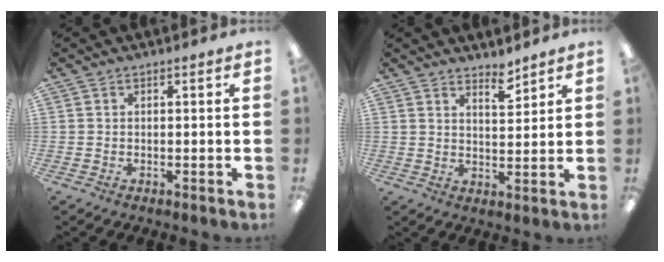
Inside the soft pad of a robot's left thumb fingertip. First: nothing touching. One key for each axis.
{"total": 4.5, "fx": 4.0, "fy": 1.1, "fz": 1.5, "tx": -0.007, "ty": -0.034, "tz": 0.068}